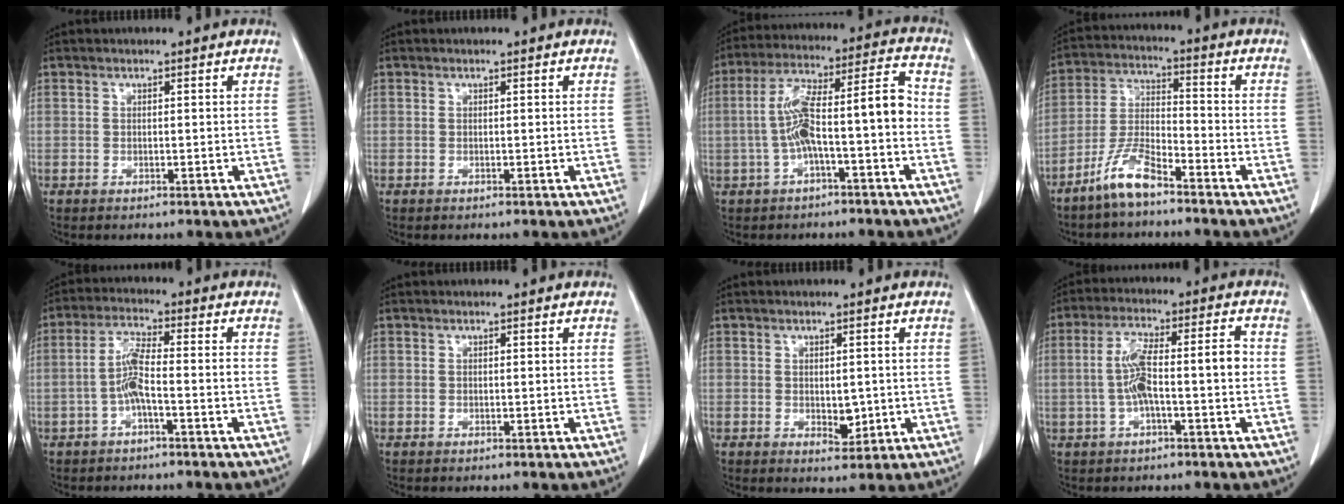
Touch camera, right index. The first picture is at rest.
{"total": 0.0}
{"total": 11.3, "force": [-2.1, 1.7, 11.0], "torque": [-0.198, 0.046, -0.032]}
{"total": 7.7, "force": [-5.8, 1.4, 4.9], "torque": [-0.112, -0.008, -0.120]}
{"total": 5.0, "force": [-1.7, 0.4, 4.7], "torque": [-0.101, 0.010, -0.032]}
{"total": 0.0}
{"total": 2.6, "force": [-0.2, 1.5, 2.1], "torque": [-0.031, -0.004, 0.006]}
{"total": 8.4, "force": [-0.9, 1.4, 8.2], "torque": [-0.154, 0.030, -0.014]}